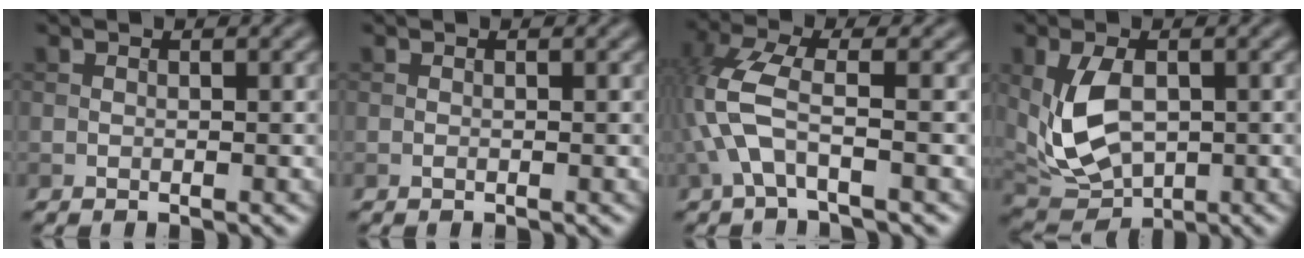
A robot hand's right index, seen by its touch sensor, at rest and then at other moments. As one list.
[{"total": 0.0}, {"total": 4.7, "force": [-1.5, 1.5, 4.2], "torque": [-0.108, 0.012, -0.038]}, {"total": 6.5, "force": [0.1, 4.1, 5.0], "torque": [-0.113, -0.010, 0.009]}]